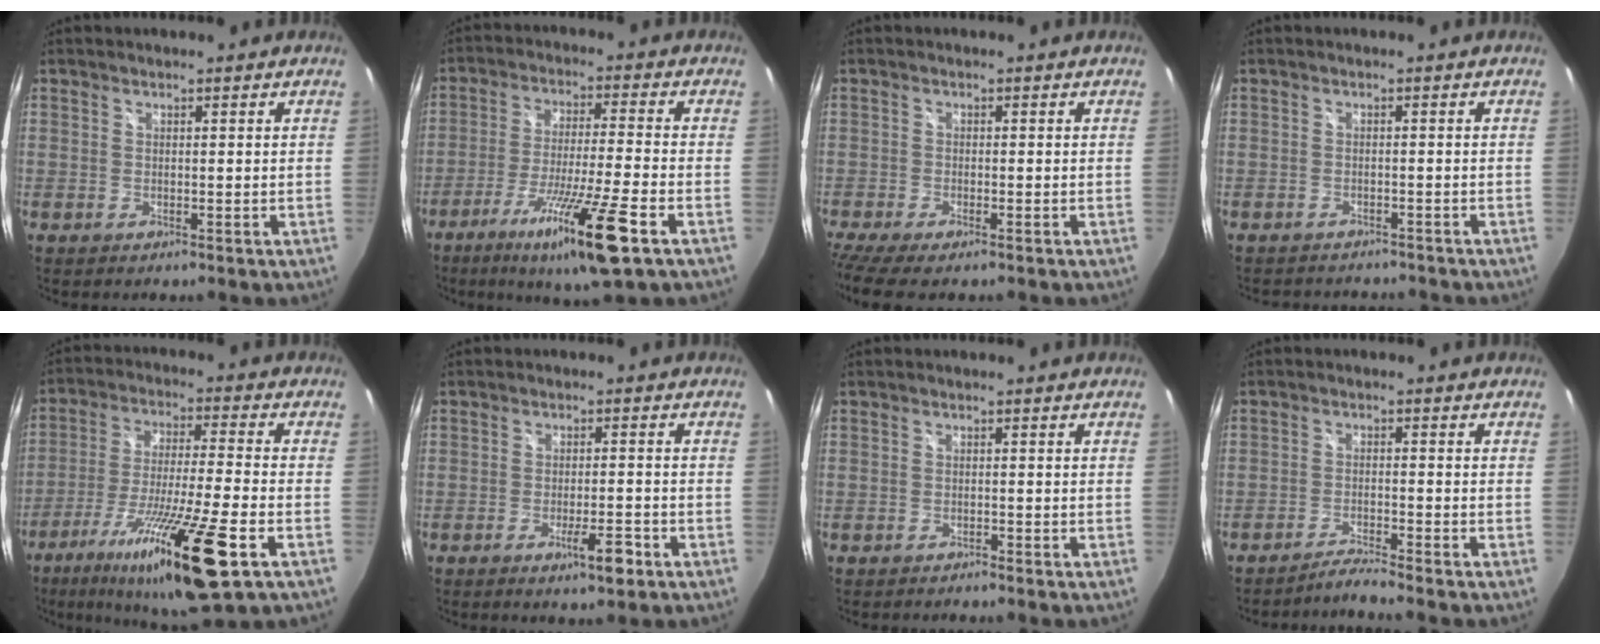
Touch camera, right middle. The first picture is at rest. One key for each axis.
{"total": 15.4, "fx": -8.6, "fy": 0.2, "fz": 12.7, "tx": -0.247, "ty": -0.041, "tz": -0.151}
{"total": 6.1, "fx": -4.9, "fy": 0.7, "fz": 3.6, "tx": -0.086, "ty": -0.034, "tz": -0.089}
{"total": 5.4, "fx": -5.0, "fy": 1.6, "fz": 1.3, "tx": -0.032, "ty": -0.006, "tz": -0.067}
{"total": 20.3, "fx": -11.0, "fy": 1.5, "fz": 17.0, "tx": -0.323, "ty": -0.049, "tz": -0.191}
{"total": 4.7, "fx": -2.7, "fy": 0.9, "fz": 3.8, "tx": -0.068, "ty": -0.008, "tz": -0.040}
{"total": 0.9, "fx": -0.9, "fy": 0.0, "fz": 0.1, "tx": -0.004, "ty": -0.006, "tz": -0.016}
{"total": 3.2, "fx": -3.0, "fy": -1.2, "fz": 0.2, "tx": -0.025, "ty": 0.003, "tz": -0.057}